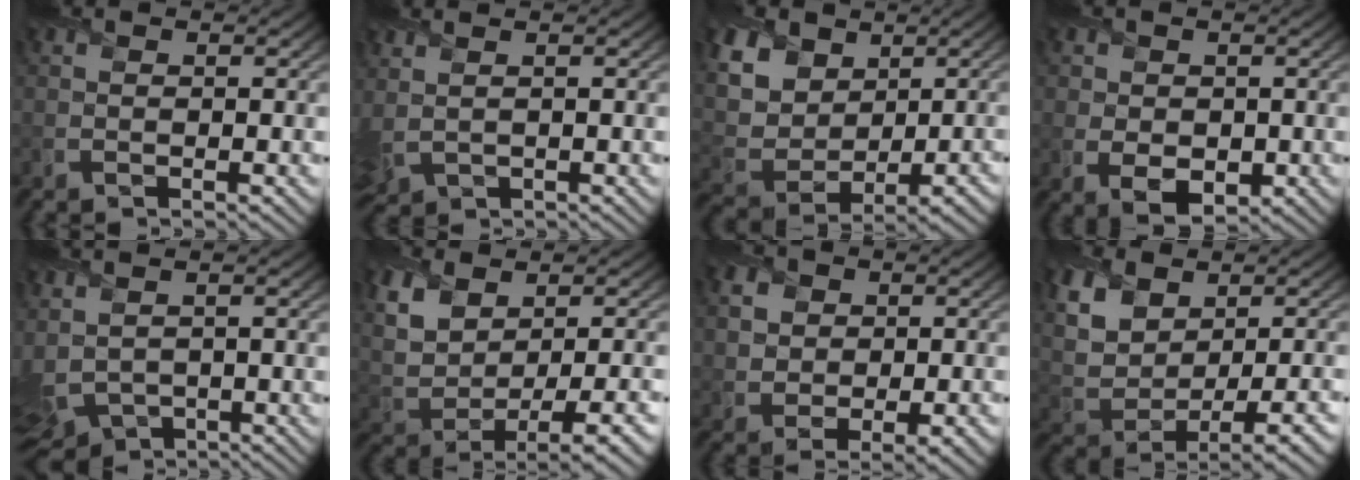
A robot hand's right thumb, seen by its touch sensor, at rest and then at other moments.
{"total": 3.6, "force": [1.4, 1.7, 2.9], "torque": [-0.083, 0.002, 0.037]}
{"total": 12.0, "force": [5.1, 8.4, 6.9], "torque": [-0.174, 0.017, 0.101]}
{"total": 4.0, "force": [-0.3, 3.2, 2.5], "torque": [-0.056, -0.016, -0.003]}
{"total": 6.4, "force": [-0.8, 3.7, 5.2], "torque": [-0.144, -0.021, 0.000]}
{"total": 10.3, "force": [1.8, 5.9, 8.3], "torque": [-0.171, -0.004, 0.054]}
{"total": 7.1, "force": [0.2, 5.4, 4.7], "torque": [-0.091, -0.007, 0.007]}
{"total": 10.6, "force": [2.7, 6.6, 7.9], "torque": [-0.169, 0.003, 0.069]}